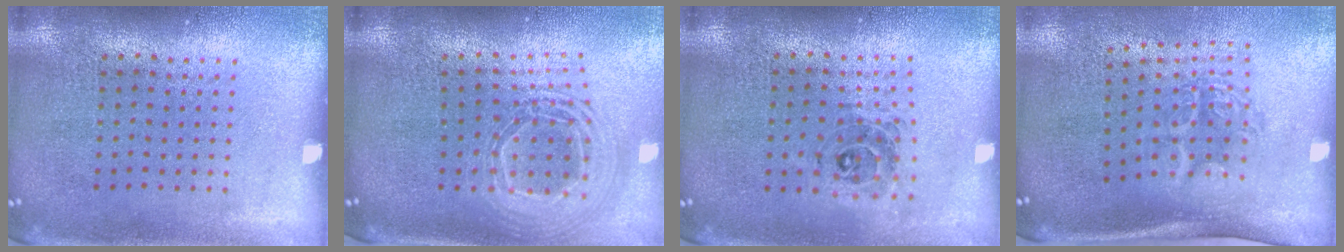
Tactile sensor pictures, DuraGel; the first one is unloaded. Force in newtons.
{"total": 2.3, "press": 1.7, "slide": 1.6}
{"total": 0.7, "press": 0.7, "slide": 0.2}
{"total": 1.8, "press": 1.2, "slide": 1.4}